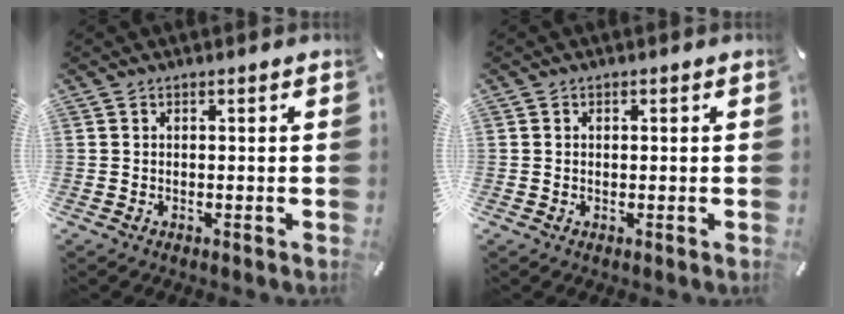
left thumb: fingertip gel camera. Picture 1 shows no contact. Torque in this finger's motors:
{"motor_torque": [0.09, -0.67, -0.15, 0.03, 0.00]}